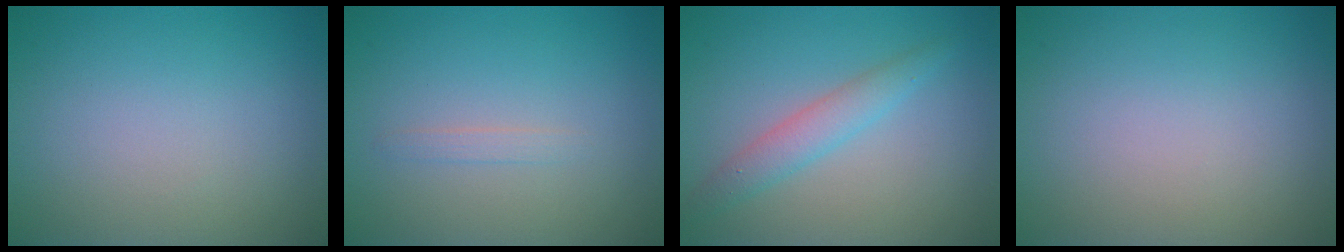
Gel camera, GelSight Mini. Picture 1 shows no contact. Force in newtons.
{"total": 0.8, "press": 0.8, "slide": 0.0}
{"total": 2.5, "press": 2.5, "slide": 0.0}
{"total": 0.0}